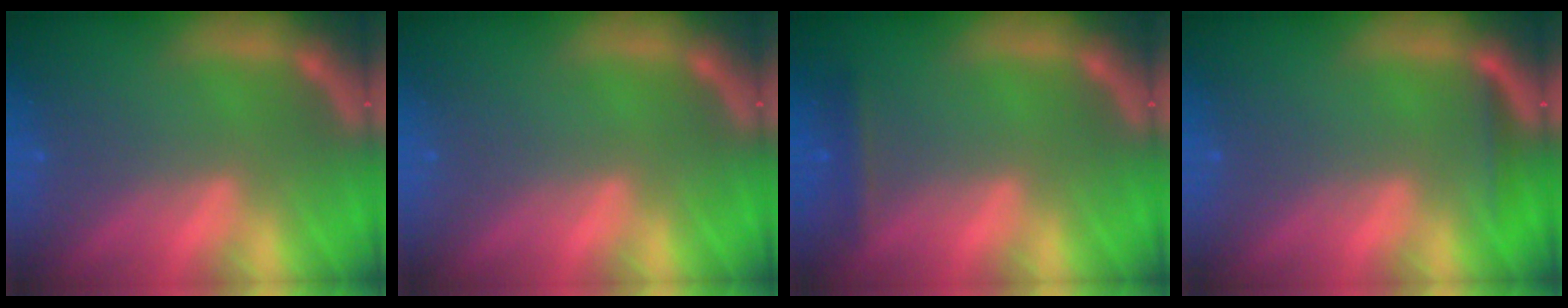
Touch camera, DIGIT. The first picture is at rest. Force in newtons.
{"total": 0.0}
{"total": 1.4}
{"total": 1.4}